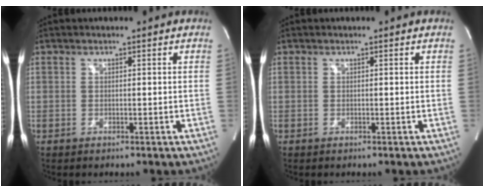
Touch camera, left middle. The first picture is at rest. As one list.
[{"total": 0.0}]